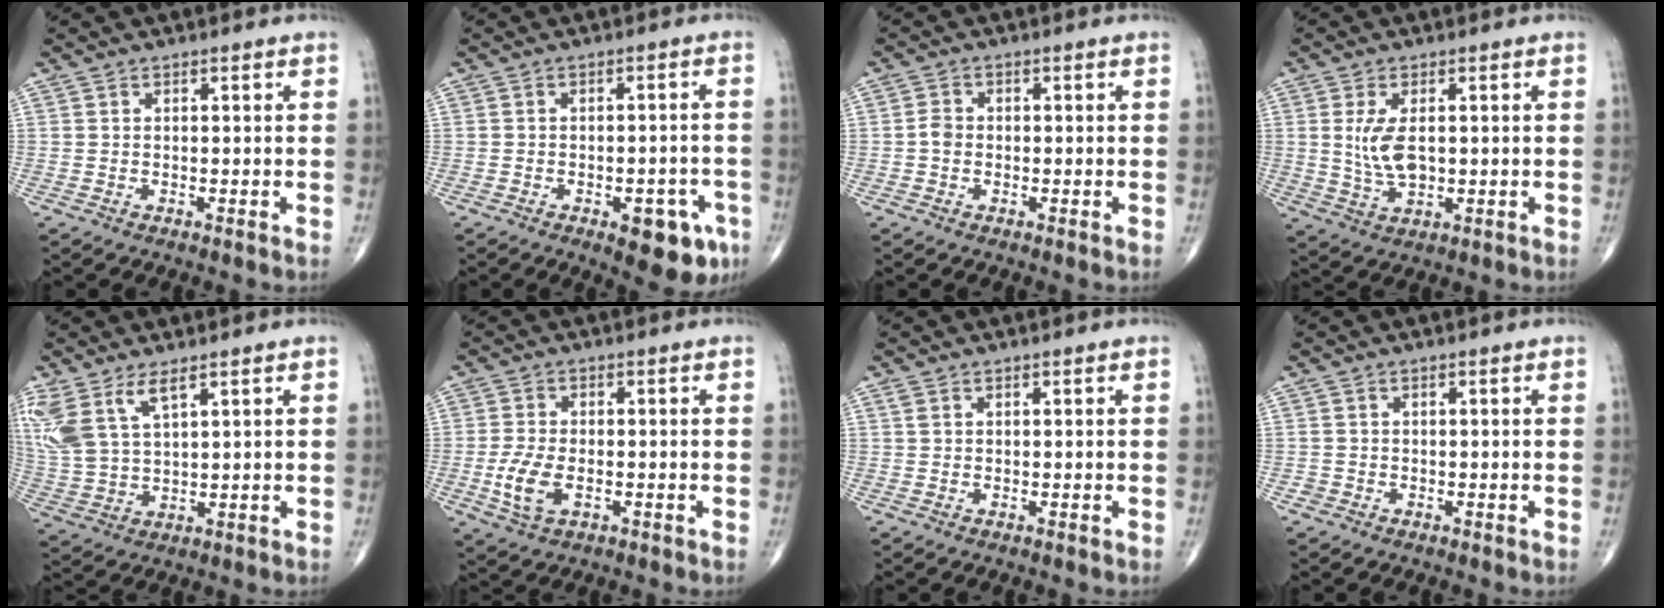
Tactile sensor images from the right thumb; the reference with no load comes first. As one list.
[{"total": 9.1, "force": [-4.4, 4.0, 6.9], "torque": [-0.060, 0.018, -0.047]}, {"total": 2.0, "force": [-0.4, 1.6, 1.1], "torque": [-0.015, 0.005, -0.012]}, {"total": 6.5, "force": [0.8, 3.3, 5.6], "torque": [-0.112, -0.010, 0.019]}, {"total": 10.7, "force": [5.8, 4.6, 7.8], "torque": [-0.183, -0.014, 0.130]}, {"total": 6.4, "force": [-1.6, 3.5, 5.1], "torque": [-0.112, -0.003, -0.028]}, {"total": 0.8, "force": [0.4, 0.4, 0.5], "torque": [-0.012, 0.008, 0.009]}, {"total": 0.8, "force": [-0.3, 0.7, 0.0], "torque": [-0.002, 0.003, -0.008]}]